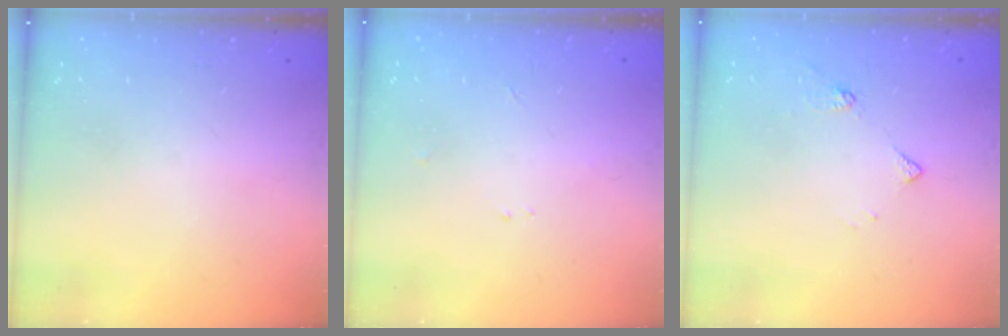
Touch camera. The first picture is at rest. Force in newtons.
{"total": 2.4, "press": 2.4, "slide": 0.3}
{"total": 6.1, "press": 5.9, "slide": 1.3}